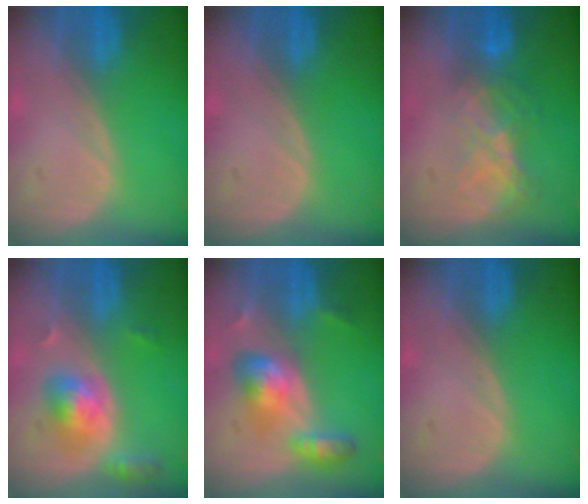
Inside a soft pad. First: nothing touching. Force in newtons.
{"total": 0.0}
{"total": 6.4, "press": 5.6, "slide": 3.1}
{"total": 5.1, "press": 4.9, "slide": 1.4}
{"total": 6.0, "press": 6.0, "slide": 0.8}
{"total": 0.0}